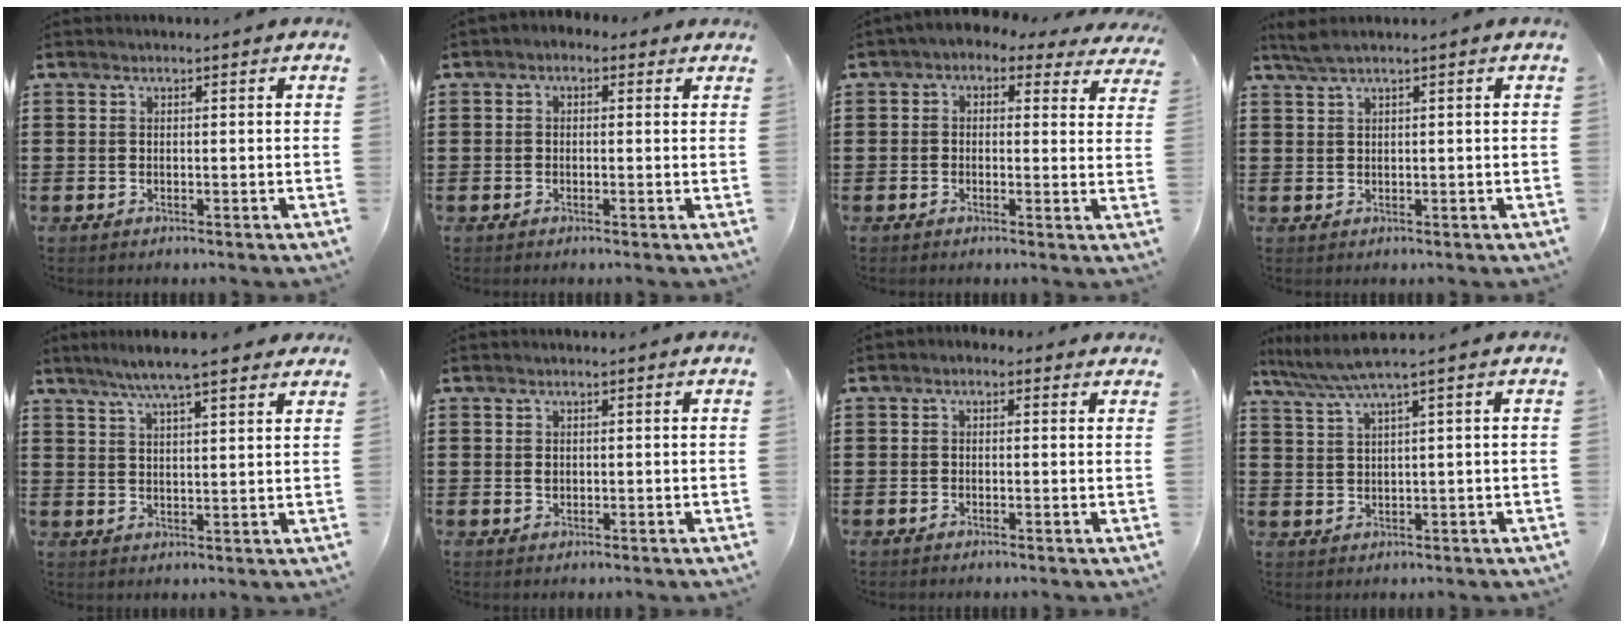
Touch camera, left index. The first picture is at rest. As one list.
[{"total": 1.2, "force": [-0.3, 0.9, 0.8], "torque": [-0.016, 0.004, -0.008]}, {"total": 1.7, "force": [0.4, 1.2, 1.1], "torque": [-0.027, 0.000, 0.001]}, {"total": 1.6, "force": [0.9, -0.1, 1.4], "torque": [-0.028, -0.002, 0.017]}, {"total": 7.0, "force": [5.6, 0.6, 4.2], "torque": [-0.094, -0.006, 0.099]}, {"total": 1.0, "force": [0.2, 0.8, 0.6], "torque": [-0.015, 0.004, 0.003]}, {"total": 0.8, "force": [-0.1, 0.6, 0.5], "torque": [-0.012, 0.003, -0.002]}, {"total": 4.3, "force": [2.6, -0.5, 3.3], "torque": [-0.080, -0.012, 0.041]}]